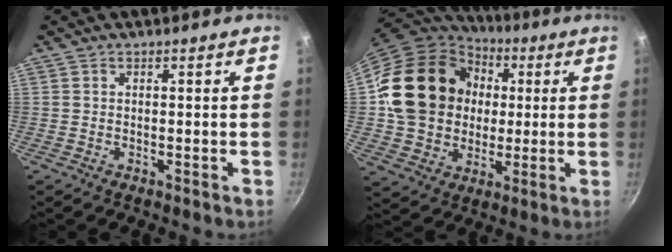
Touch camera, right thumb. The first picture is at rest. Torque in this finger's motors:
{"motor_torque": [1.17, 3.83, 1.38, -1.30, 0.56]}